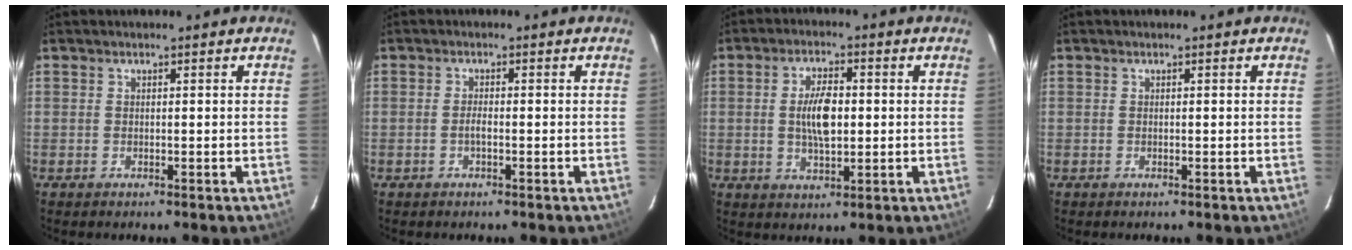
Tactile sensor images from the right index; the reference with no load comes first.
{"total": 1.2, "force": [-0.6, 0.3, 1.1], "torque": [-0.021, 0.000, -0.010]}
{"total": 7.2, "force": [0.2, 3.3, 6.4], "torque": [-0.119, 0.004, 0.005]}
{"total": 0.0}